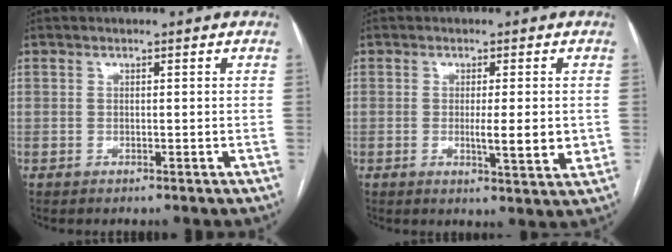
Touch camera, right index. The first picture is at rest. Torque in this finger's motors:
{"motor_torque": [1.62, 0.27, 0.52, 0.09]}